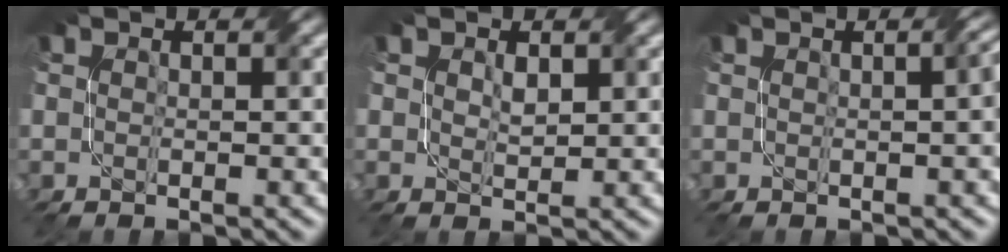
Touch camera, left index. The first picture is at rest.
{"total": 1.4, "force": [0.6, 0.9, 0.9], "torque": [-0.017, -0.005, 0.017]}
{"total": 3.5, "force": [0.3, 1.4, 3.2], "torque": [-0.015, 0.016, 0.002]}